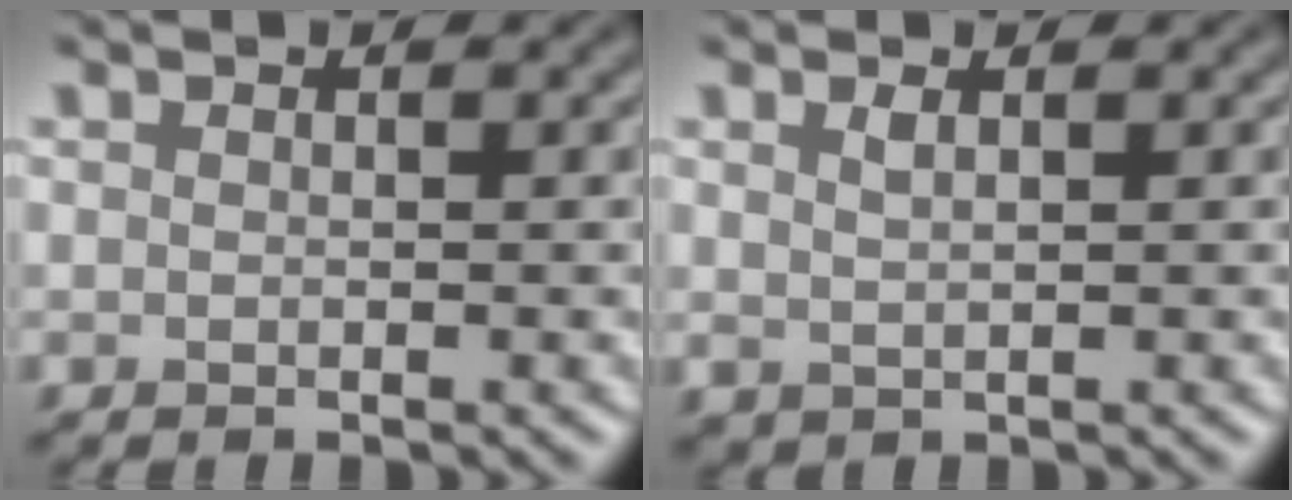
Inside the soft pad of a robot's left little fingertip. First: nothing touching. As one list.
[{"total": 1.2, "force": [0.7, 0.4, 0.9], "torque": [-0.021, 0.000, 0.016]}]